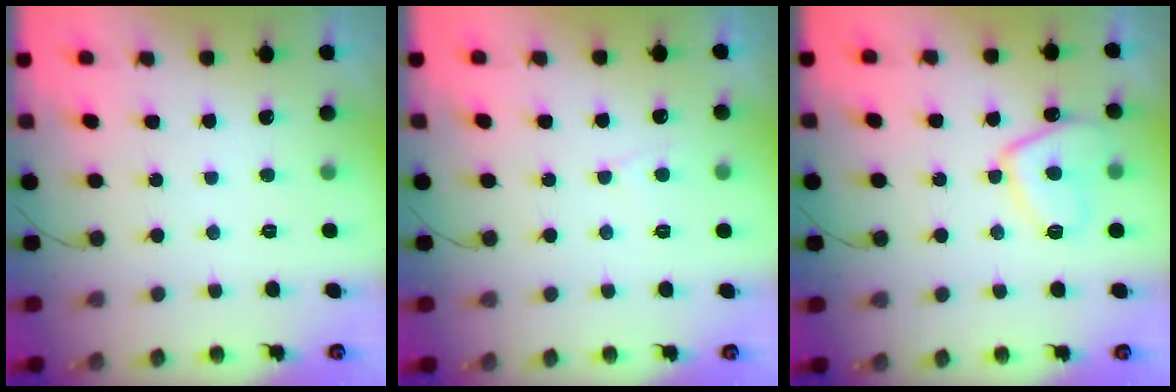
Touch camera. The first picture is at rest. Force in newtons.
{"total": 3.6, "press": 3.6, "slide": 0.3}
{"total": 10.6, "press": 10.5, "slide": 1.2}